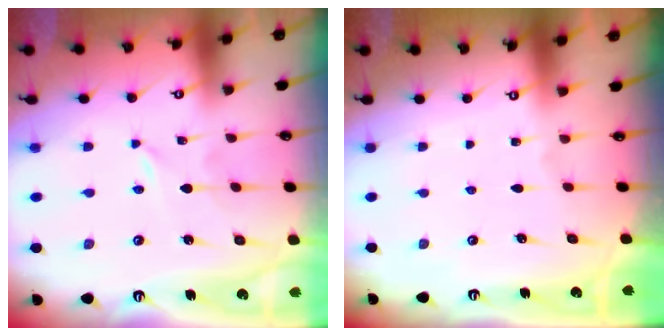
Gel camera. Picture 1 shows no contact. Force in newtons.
{"total": 0.0}